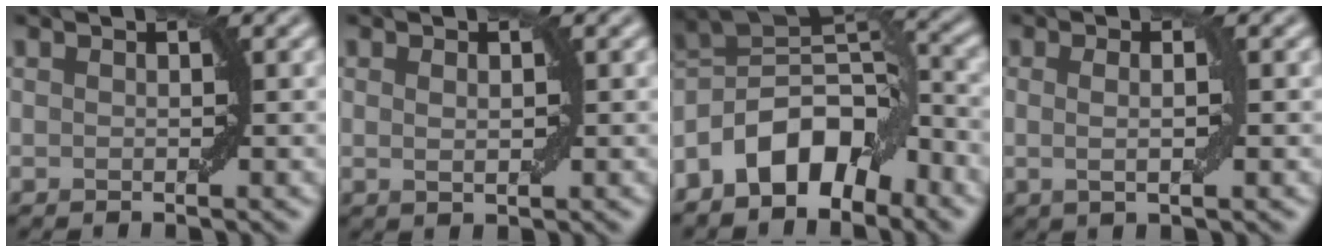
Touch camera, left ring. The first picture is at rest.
{"total": 1.1, "force": [0.3, 0.4, 1.0], "torque": [-0.018, 0.000, 0.007]}
{"total": 9.0, "force": [-5.1, 4.6, 5.8], "torque": [-0.084, 0.014, -0.105]}
{"total": 2.0, "force": [0.1, 0.4, 2.0], "torque": [-0.034, -0.003, -0.001]}